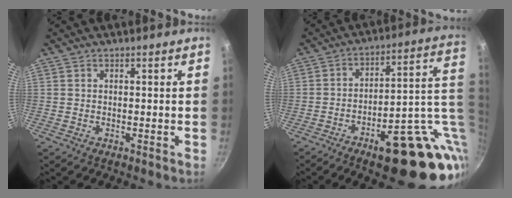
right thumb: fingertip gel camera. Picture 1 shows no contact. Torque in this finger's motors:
{"motor_torque": [3.46, 1.56, 1.62, -1.15, 0.10]}